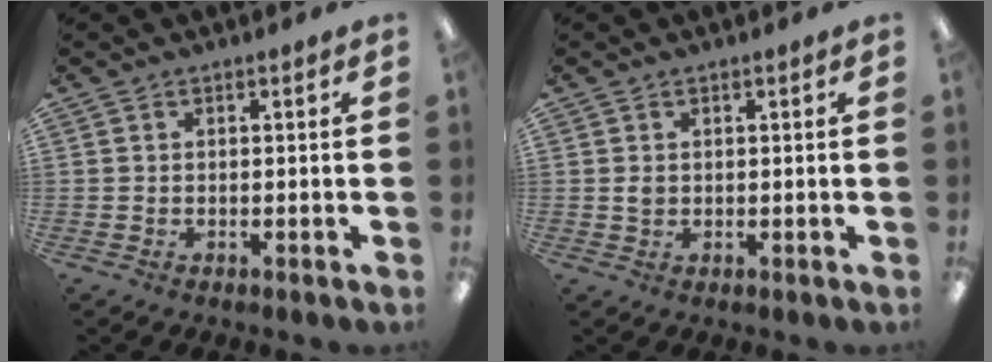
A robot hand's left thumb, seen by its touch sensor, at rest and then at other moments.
{"total": 1.4, "force": [0.5, 1.1, 0.7], "torque": [-0.015, 0.003, 0.008]}